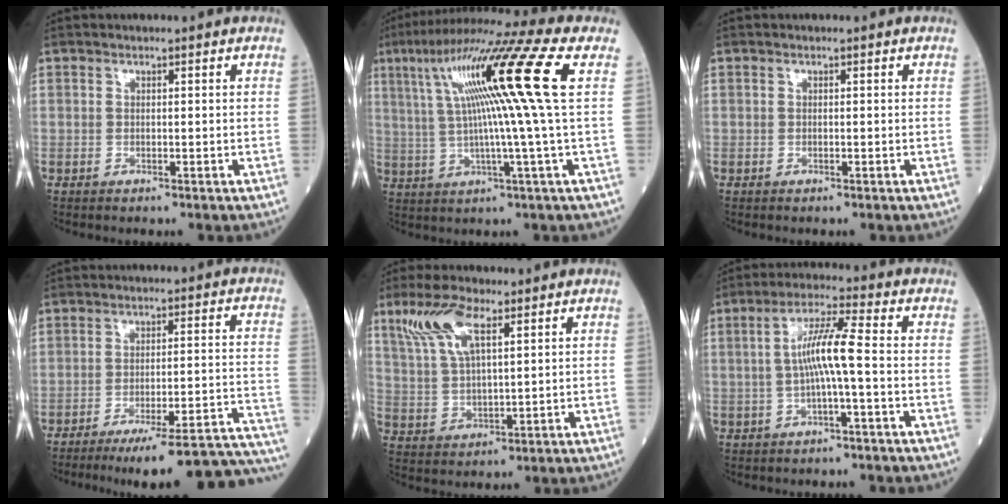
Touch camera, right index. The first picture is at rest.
{"total": 16.4, "force": [4.5, -2.4, 15.6], "torque": [-0.260, 0.031, 0.071]}
{"total": 0.0}
{"total": 22.4, "force": [-20.4, -0.8, 9.1], "torque": [-0.041, 0.000, -0.263]}
{"total": 8.7, "force": [5.0, 2.3, 6.8], "torque": [-0.153, 0.014, 0.108]}
{"total": 6.8, "force": [-0.5, -0.2, 6.8], "torque": [-0.132, 0.013, -0.009]}